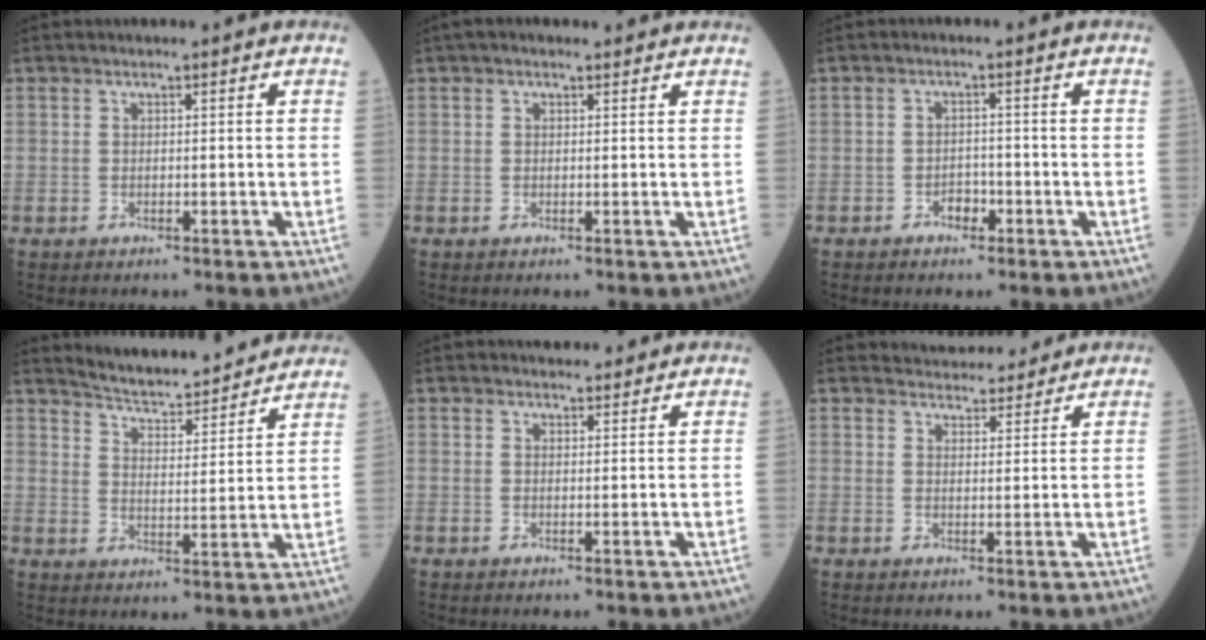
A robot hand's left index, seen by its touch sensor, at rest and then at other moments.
{"total": 1.6, "force": [1.1, 0.8, 0.7], "torque": [-0.014, 0.021, 0.015]}
{"total": 2.1, "force": [-1.4, 1.2, 1.1], "torque": [-0.016, 0.006, -0.022]}
{"total": 15.1, "force": [14.4, 1.5, 4.3], "torque": [-0.064, -0.004, 0.195]}
{"total": 3.4, "force": [3.2, 1.1, 0.5], "torque": [-0.007, 0.011, 0.042]}
{"total": 6.3, "force": [6.0, 1.7, 0.8], "torque": [-0.007, 0.013, 0.077]}